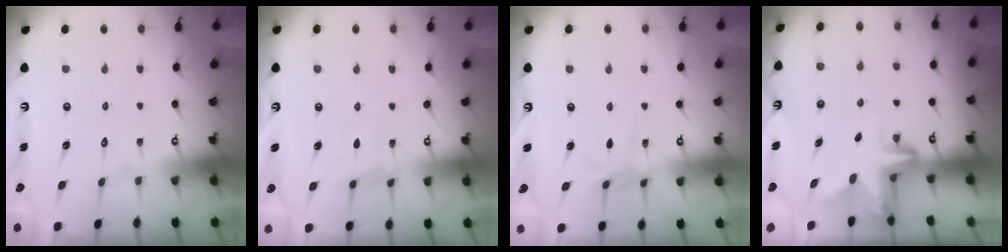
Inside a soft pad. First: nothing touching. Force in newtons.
{"total": 3.1, "press": 3.1, "slide": 0.4}
{"total": 4.7, "press": 4.7, "slide": 0.2}
{"total": 3.0, "press": 3.0, "slide": 0.3}